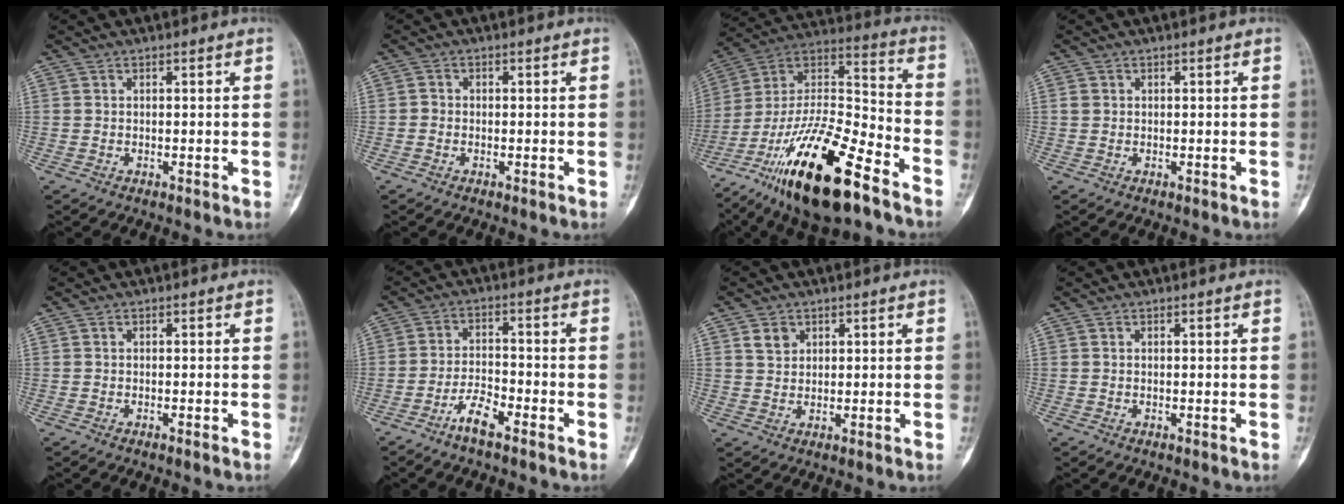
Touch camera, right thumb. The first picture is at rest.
{"total": 1.0, "force": [-0.4, 0.9, 0.3], "torque": [0.003, 0.004, -0.013]}
{"total": 26.3, "force": [-16.3, 7.8, 19.1], "torque": [-0.360, 0.060, -0.287]}
{"total": 0.9, "force": [0.2, 0.8, 0.3], "torque": [-0.002, 0.002, 0.004]}
{"total": 0.7, "force": [-0.5, 0.0, 0.5], "torque": [-0.009, -0.001, -0.009]}
{"total": 5.6, "force": [-4.0, 1.4, 3.7], "torque": [-0.072, 0.025, -0.078]}
{"total": 3.0, "force": [1.6, 2.3, 1.1], "torque": [-0.009, -0.009, 0.033]}
{"total": 0.0}